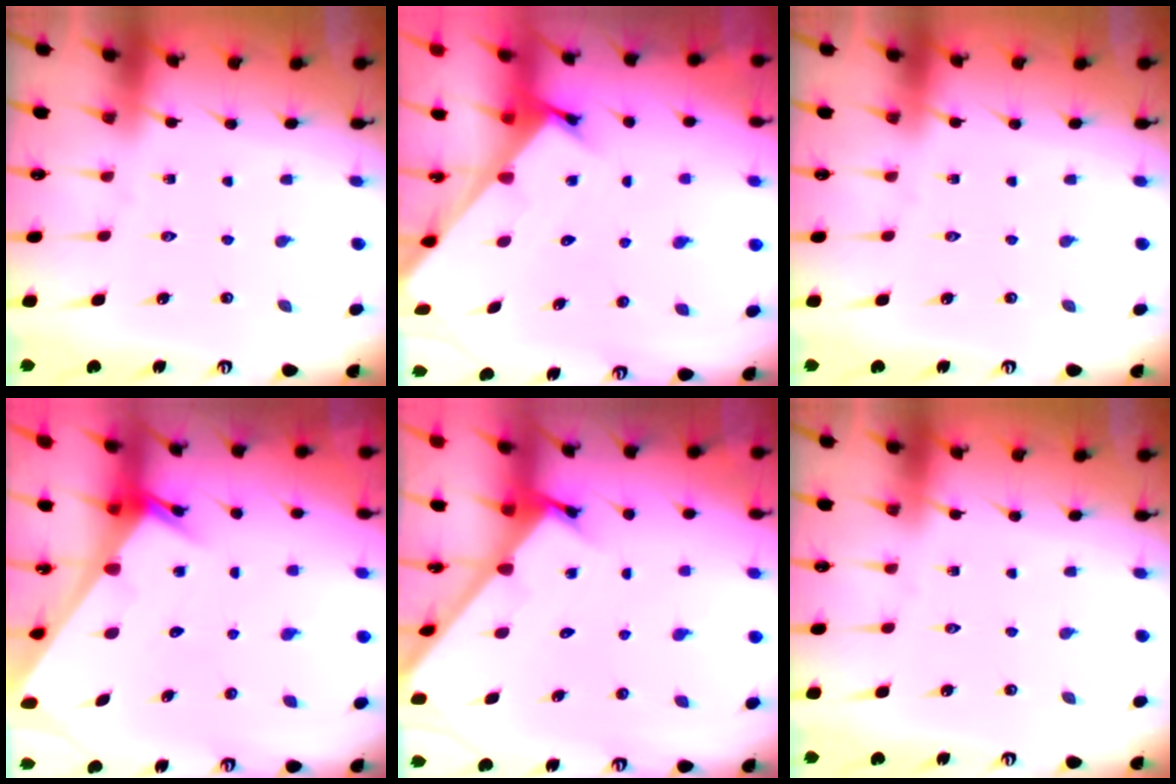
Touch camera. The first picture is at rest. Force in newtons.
{"total": 2.3, "press": 2.3, "slide": 0.2}
{"total": 0.0}
{"total": 2.5, "press": 2.5, "slide": 0.1}
{"total": 2.6, "press": 2.6, "slide": 0.2}
{"total": 0.0}